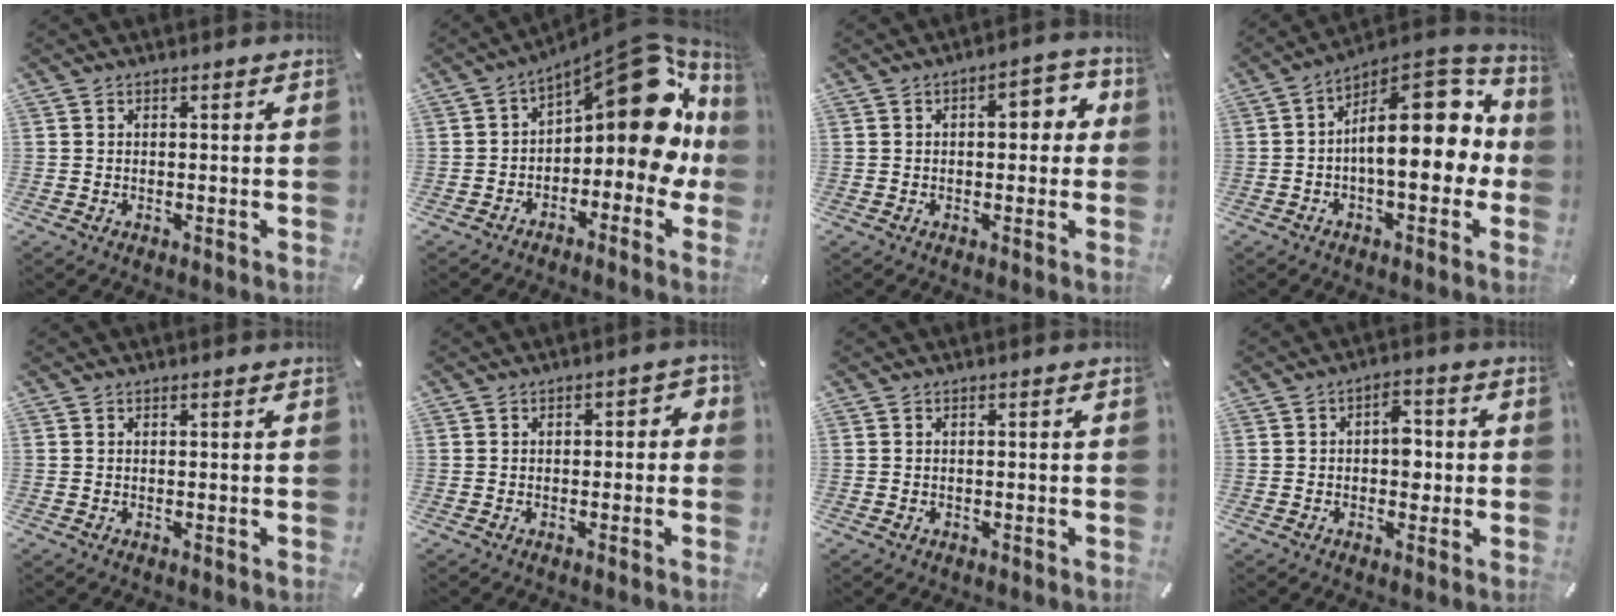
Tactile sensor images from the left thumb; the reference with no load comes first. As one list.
[{"total": 19.0, "force": [6.8, 9.3, 15.0], "torque": [-0.186, -0.061, 0.115]}, {"total": 6.3, "force": [0.7, 3.7, 5.1], "torque": [-0.061, 0.003, 0.000]}, {"total": 18.5, "force": [1.9, 9.3, 15.9], "torque": [-0.212, -0.022, 0.037]}, {"total": 0.0}, {"total": 2.5, "force": [-1.2, 1.5, 1.5], "torque": [-0.026, 0.013, -0.026]}, {"total": 0.8, "force": [-0.3, 0.6, 0.2], "torque": [-0.004, 0.003, -0.008]}, {"total": 5.4, "force": [-0.1, 3.6, 4.0], "torque": [-0.038, -0.001, -0.013]}]